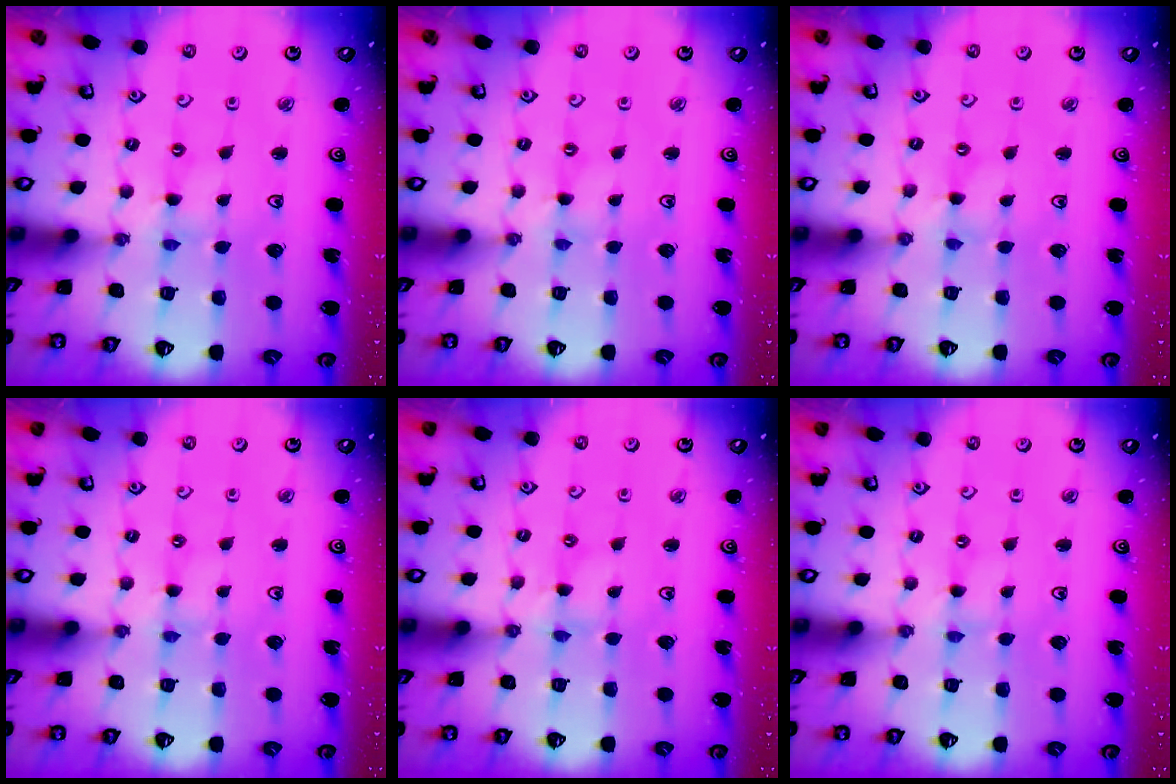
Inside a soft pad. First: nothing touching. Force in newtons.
{"total": 0.0}
{"total": 0.0}
{"total": 1.6, "press": 1.5, "slide": 0.4}
{"total": 1.7, "press": 1.6, "slide": 0.3}
{"total": 0.0}